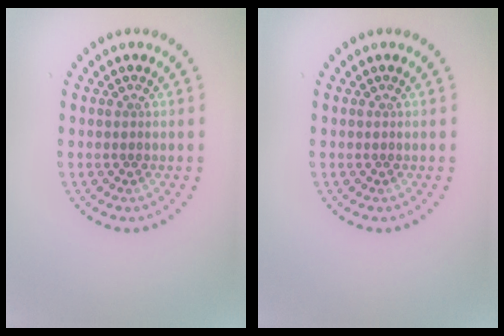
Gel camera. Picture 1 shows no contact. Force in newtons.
{"total": 0.0}